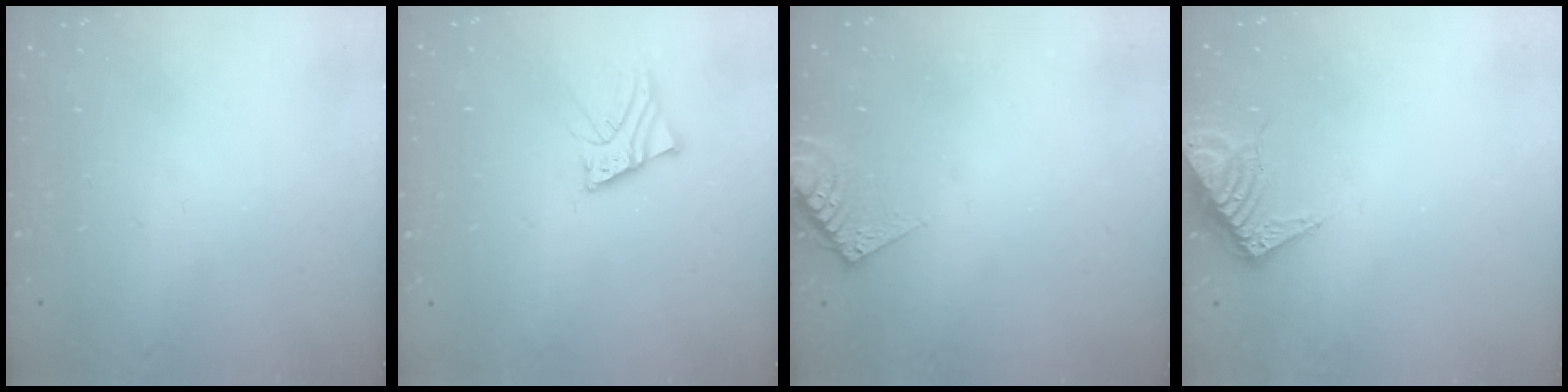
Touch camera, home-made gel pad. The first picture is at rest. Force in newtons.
{"total": 3.5, "press": 3.5, "slide": 0.4}
{"total": 6.1, "press": 6.0, "slide": 0.7}
{"total": 7.7, "press": 7.7, "slide": 0.7}